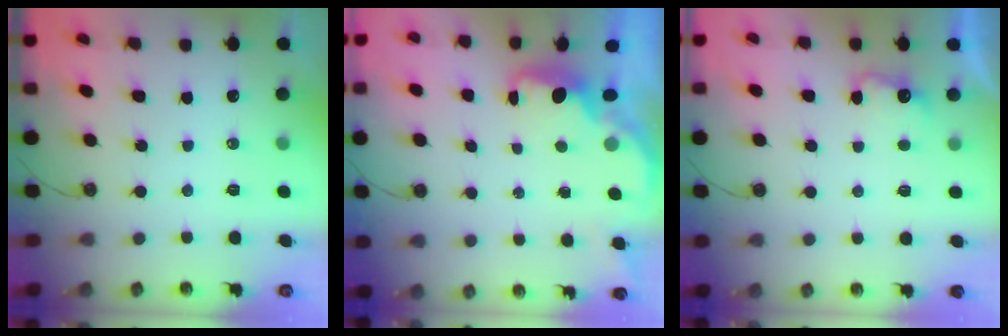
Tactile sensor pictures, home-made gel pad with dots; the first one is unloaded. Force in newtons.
{"total": 1.4, "press": 1.2, "slide": 0.6}
{"total": 3.0, "press": 2.9, "slide": 1.0}